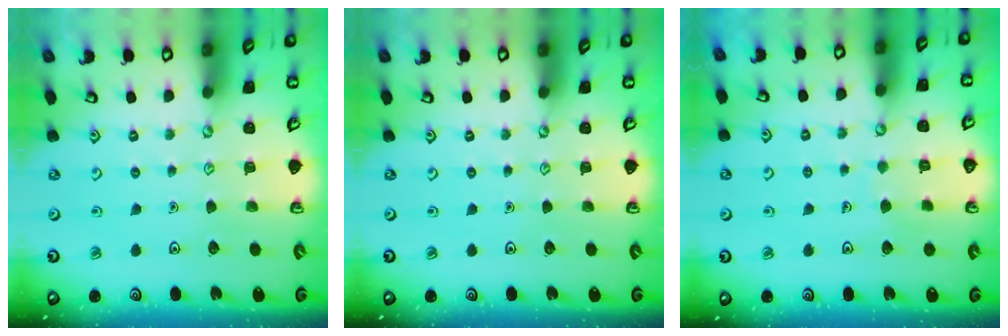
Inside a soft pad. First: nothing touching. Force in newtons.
{"total": 0.0}
{"total": 3.4, "press": 3.4, "slide": 0.3}